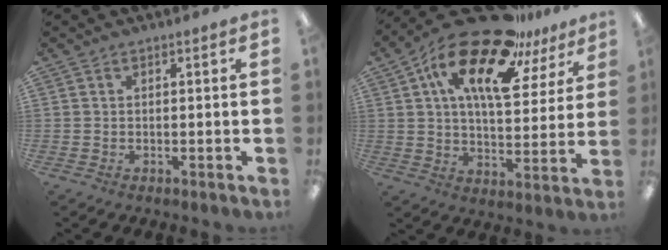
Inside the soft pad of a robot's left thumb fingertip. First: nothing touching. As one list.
[{"total": 21.7, "force": [13.7, 8.5, 14.5], "torque": [-0.262, -0.074, 0.230]}]